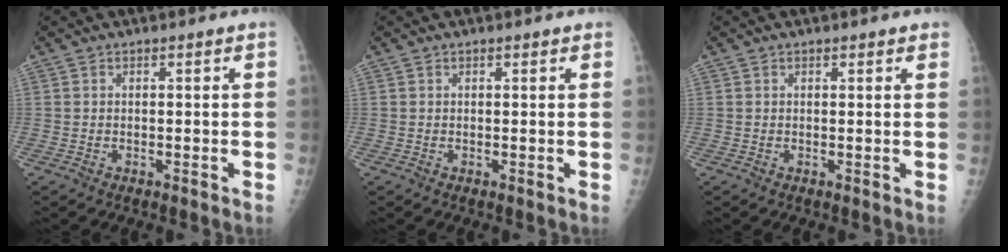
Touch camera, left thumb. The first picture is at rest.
{"total": 0.7, "force": [0.6, 0.3, 0.3], "torque": [-0.006, -0.002, 0.007]}
{"total": 1.8, "force": [1.4, 0.5, 1.0], "torque": [-0.003, 0.000, 0.015]}